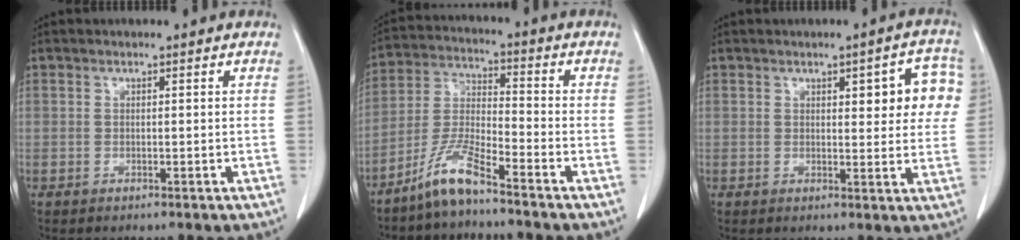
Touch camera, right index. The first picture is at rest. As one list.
[{"total": 7.9, "force": [-6.1, 0.4, 5.0], "torque": [-0.117, -0.016, -0.126]}, {"total": 7.8, "force": [2.3, 2.5, 7.0], "torque": [-0.073, 0.016, 0.025]}]